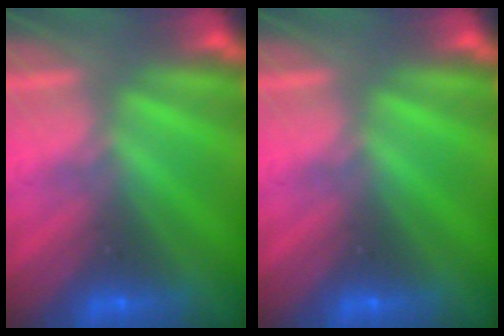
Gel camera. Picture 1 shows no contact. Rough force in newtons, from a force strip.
{"total": 0.0}